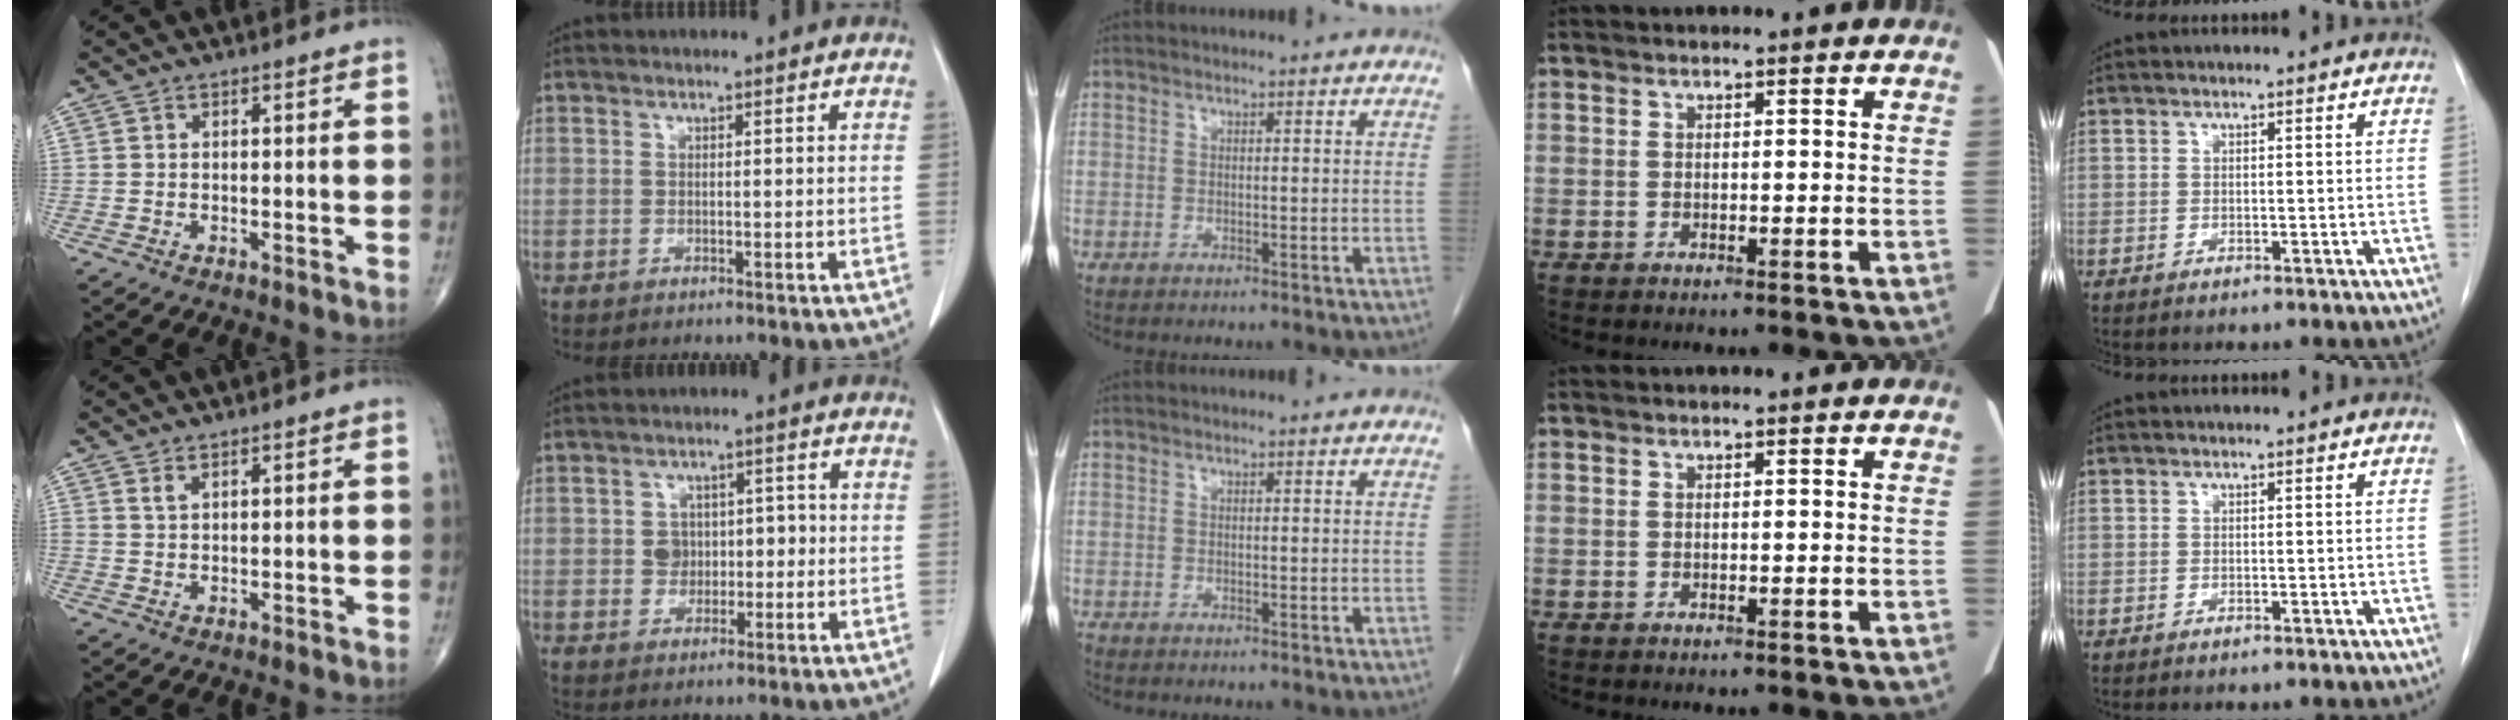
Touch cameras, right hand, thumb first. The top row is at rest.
{"thumb": {"total": 1.1, "force": [0.8, 0.4, 0.6], "torque": [-0.010, -0.001, 0.019]}, "index": {"total": 4.1, "force": [-0.4, 3.6, 1.9], "torque": [-0.022, 0.018, -0.004]}}